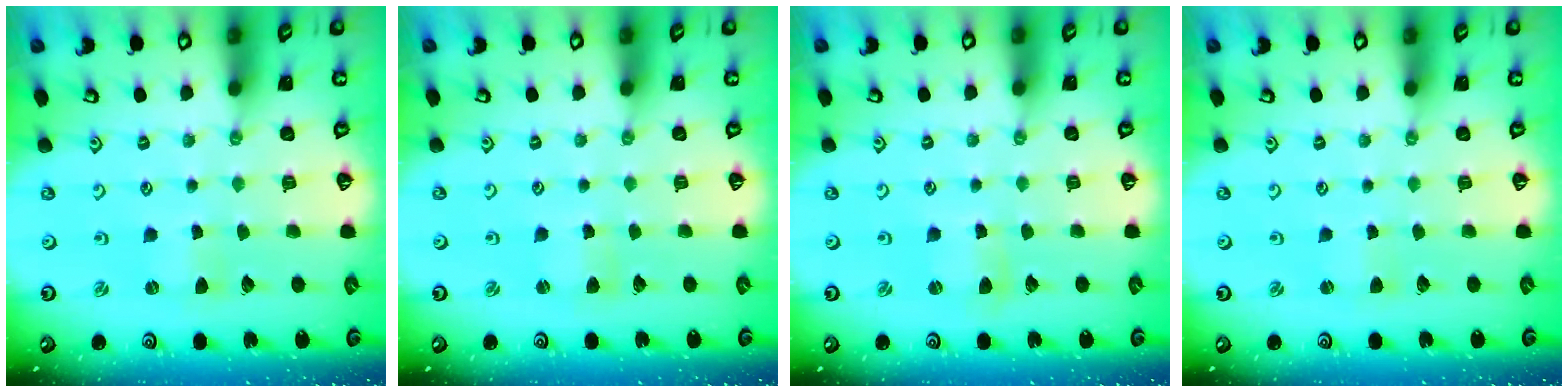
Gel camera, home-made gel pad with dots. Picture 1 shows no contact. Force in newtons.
{"total": 2.2, "press": 2.1, "slide": 0.3}
{"total": 2.6, "press": 2.6, "slide": 0.3}
{"total": 2.1, "press": 2.0, "slide": 0.4}